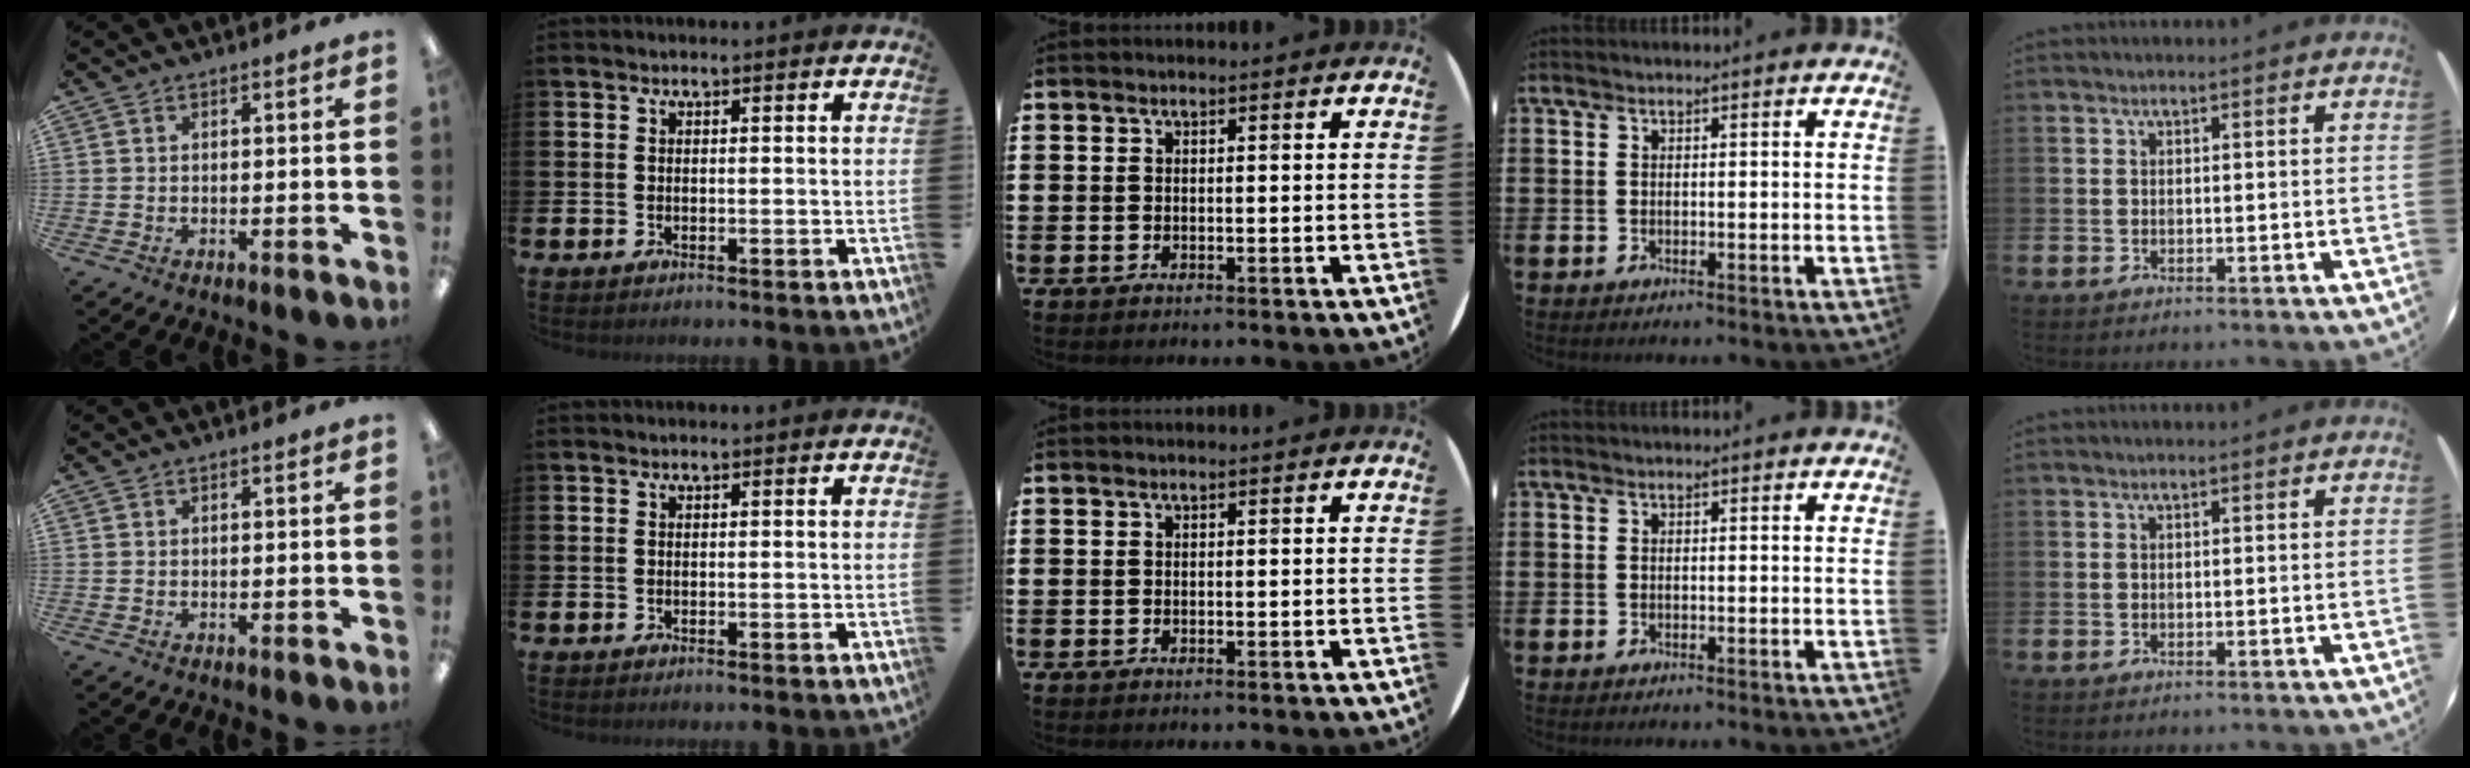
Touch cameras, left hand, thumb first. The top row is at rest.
{}